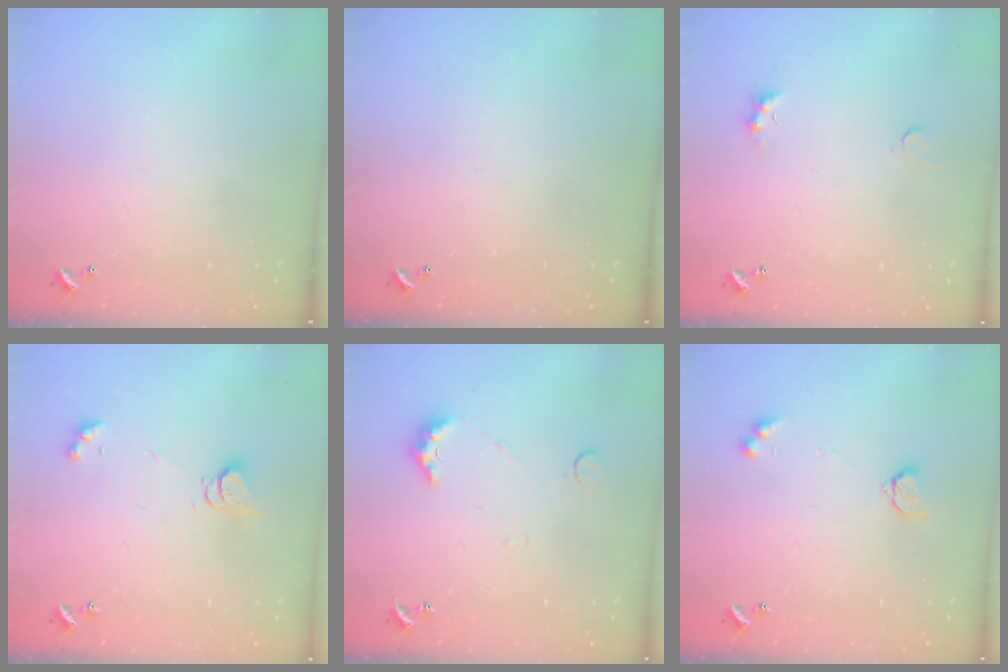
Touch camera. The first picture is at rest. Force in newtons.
{"total": 0.0}
{"total": 3.7, "press": 3.6, "slide": 0.5}
{"total": 4.0, "press": 4.0, "slide": 0.2}
{"total": 3.7, "press": 3.6, "slide": 0.8}
{"total": 4.2, "press": 4.2, "slide": 0.4}